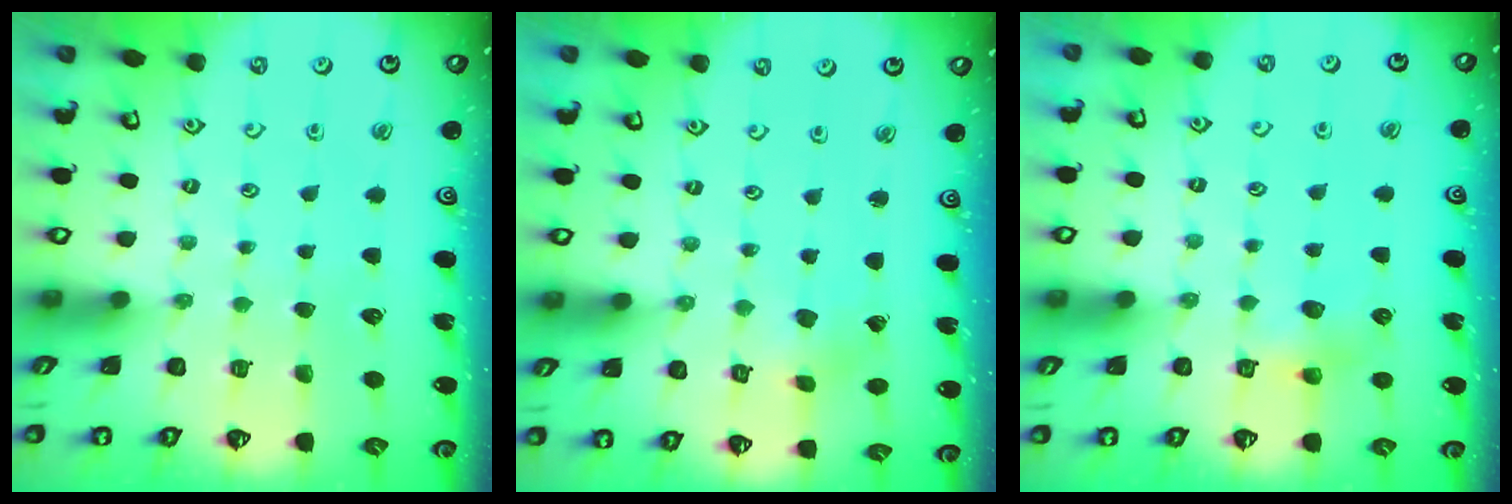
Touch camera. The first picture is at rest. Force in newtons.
{"total": 0.6, "press": 0.5, "slide": 0.2}
{"total": 5.6, "press": 5.6, "slide": 0.7}